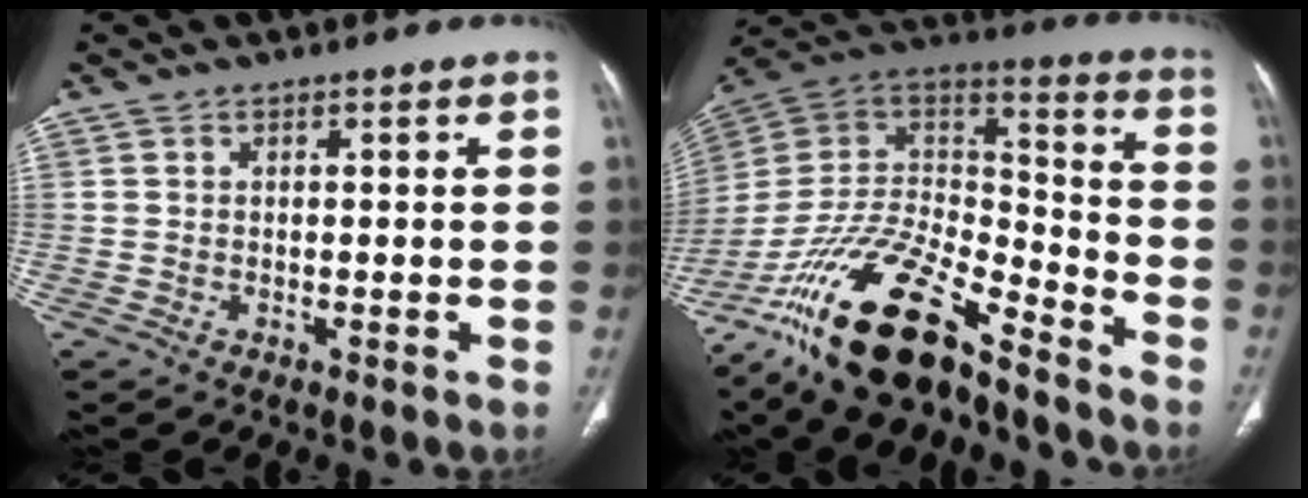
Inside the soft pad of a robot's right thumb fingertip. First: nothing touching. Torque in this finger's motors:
{"motor_torque": [1.88, 1.04, 1.59, -1.18, 0.57]}